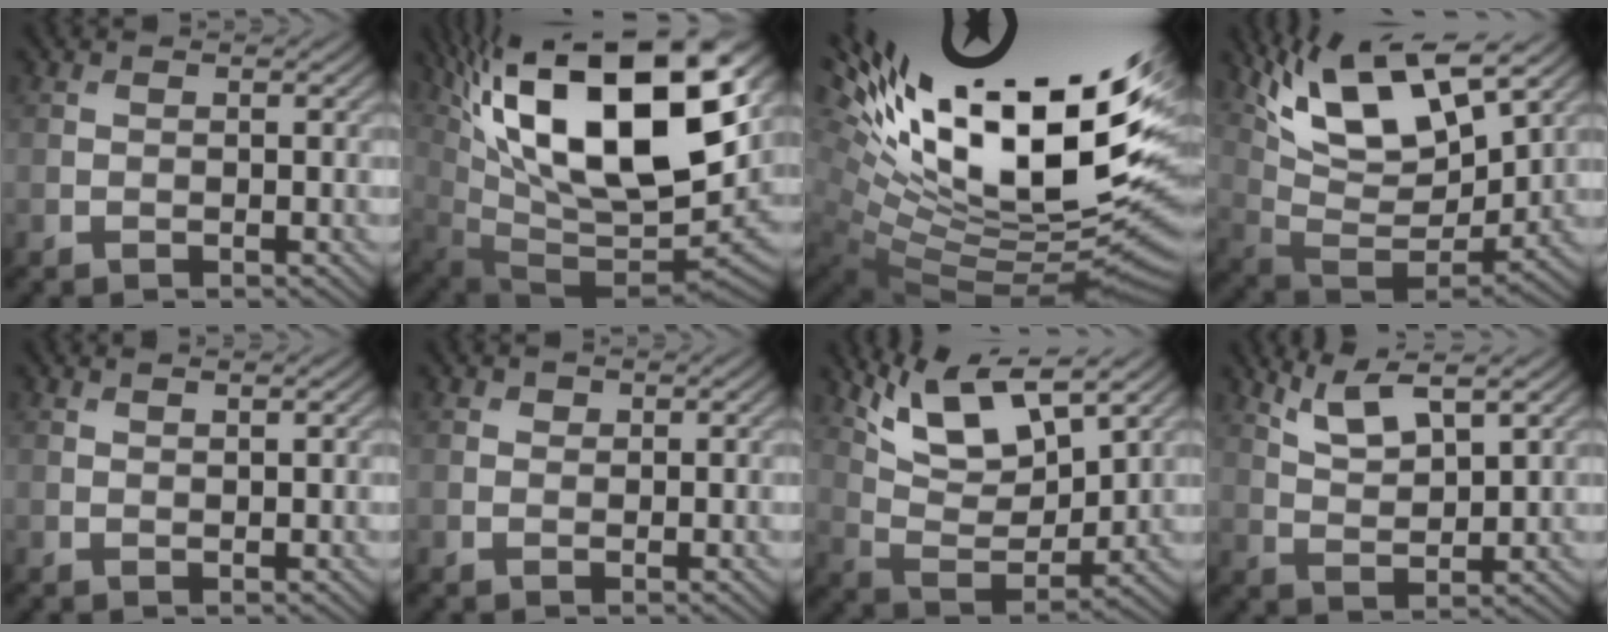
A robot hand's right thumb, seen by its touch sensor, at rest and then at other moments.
{"total": 20.2, "force": [7.8, 8.6, 16.5], "torque": [-0.285, 0.028, 0.131]}
{"total": 22.2, "force": [8.3, 9.8, 18.2], "torque": [-0.309, 0.039, 0.171]}
{"total": 15.8, "force": [8.4, 6.1, 11.9], "torque": [-0.233, 0.012, 0.147]}
{"total": 0.8, "force": [0.7, -0.1, 0.4], "torque": [-0.008, 0.000, 0.010]}
{"total": 0.5, "force": [0.4, 0.3, 0.1], "torque": [0.001, -0.002, 0.007]}
{"total": 11.7, "force": [8.0, 3.5, 7.8], "torque": [-0.173, -0.005, 0.145]}
{"total": 6.4, "force": [4.3, 1.5, 4.5], "torque": [-0.104, 0.004, 0.090]}